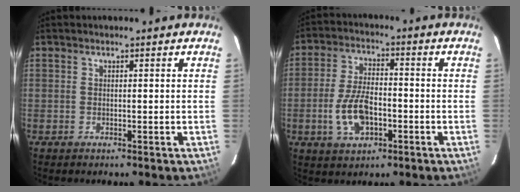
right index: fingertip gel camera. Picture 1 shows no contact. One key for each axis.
{"total": 9.4, "fx": -3.0, "fy": 4.9, "fz": 7.5, "tx": -0.156, "ty": 0.004, "tz": -0.048}